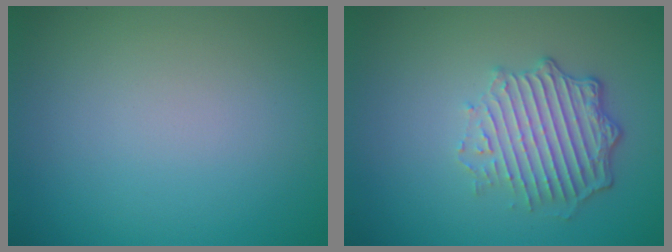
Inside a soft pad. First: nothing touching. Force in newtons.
{"total": 4.9, "press": 3.7, "slide": 3.2}